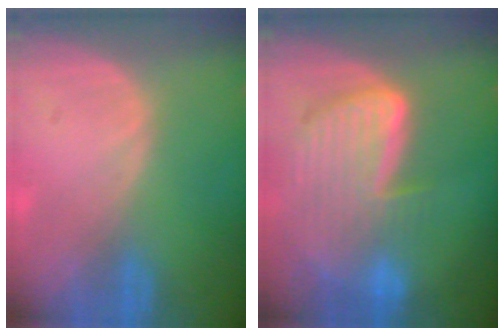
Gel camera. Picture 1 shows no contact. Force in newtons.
{"total": 9.7, "press": 8.2, "slide": 5.3}